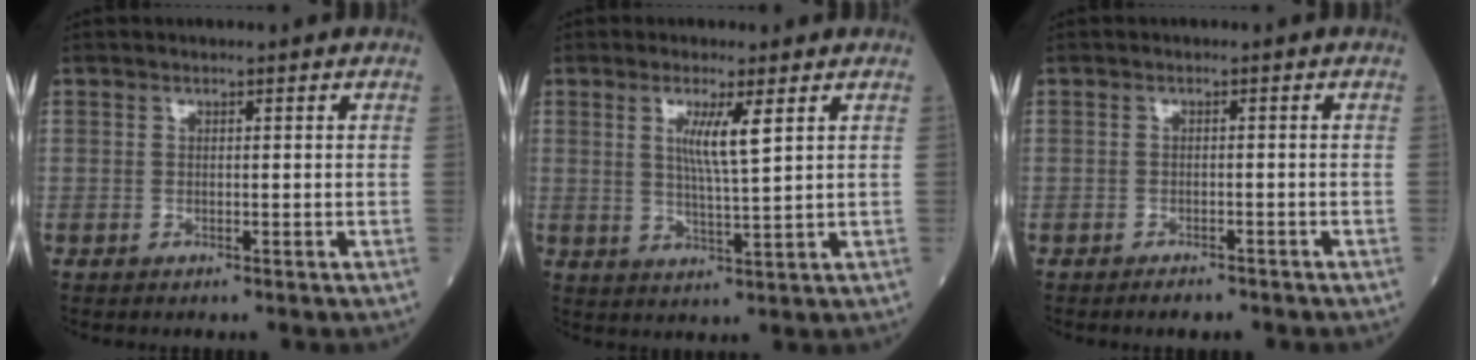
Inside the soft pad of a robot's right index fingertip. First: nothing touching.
{"total": 5.2, "force": [2.0, -0.1, 4.8], "torque": [-0.090, -0.007, 0.036]}
{"total": 2.4, "force": [-2.1, 0.7, 1.1], "torque": [-0.016, -0.002, -0.023]}